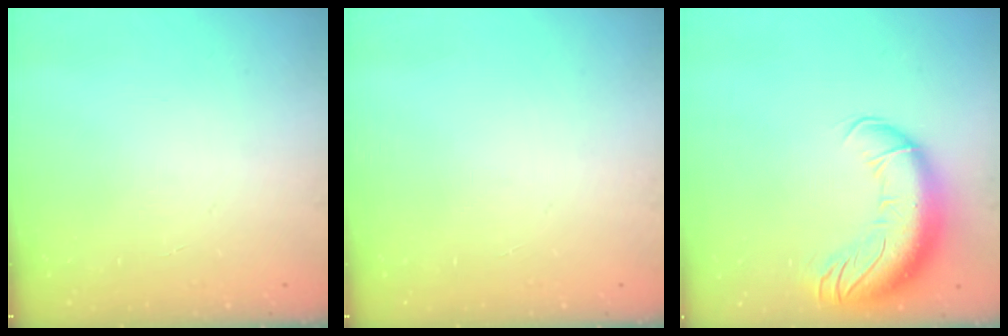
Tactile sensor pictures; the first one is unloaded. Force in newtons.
{"total": 0.0}
{"total": 16.7, "press": 16.2, "slide": 4.0}